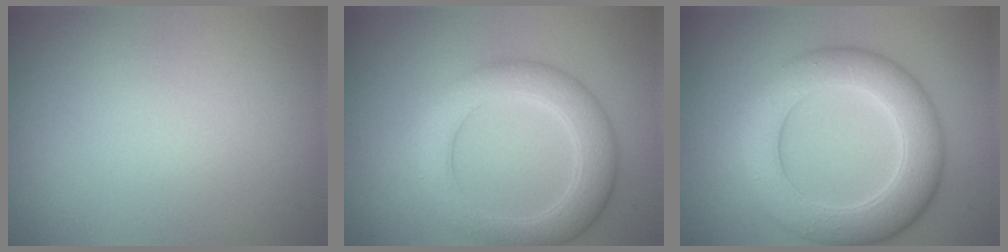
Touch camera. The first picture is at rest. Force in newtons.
{"total": 5.1, "press": 5.1, "slide": 0.2}
{"total": 7.3, "press": 7.3, "slide": 0.3}